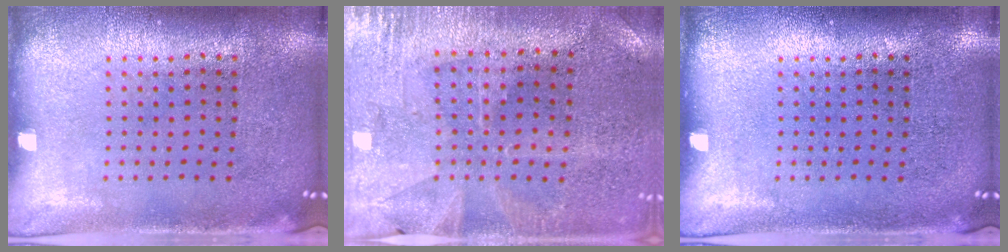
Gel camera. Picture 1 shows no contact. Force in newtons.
{"total": 0.5, "press": 0.5, "slide": 0.3}
{"total": 0.0}